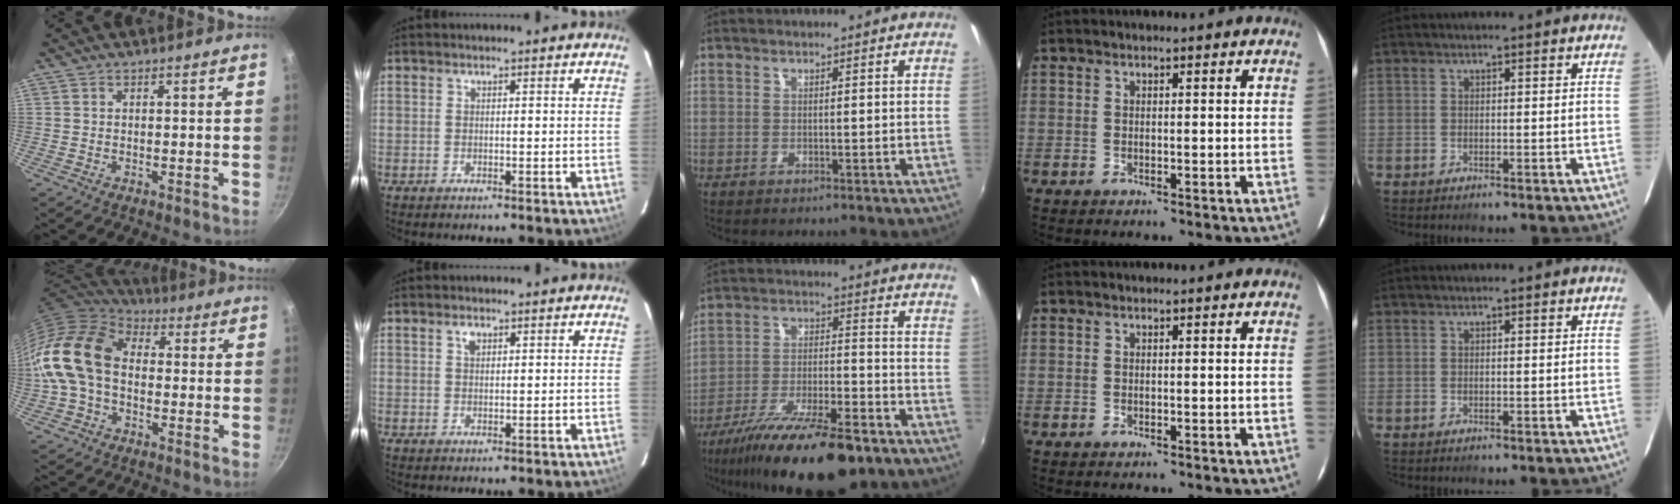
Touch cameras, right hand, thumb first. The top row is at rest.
{"thumb": {"total": 17.0, "force": [-0.9, 12.0, 12.0], "torque": [-0.219, 0.041, -0.035]}, "index": {"total": 1.5, "force": [0.8, 0.9, 0.9], "torque": [-0.015, 0.005, 0.014]}, "middle": {"total": 20.6, "force": [-15.2, 5.2, 13.0], "torque": [-0.240, -0.041, -0.244]}}